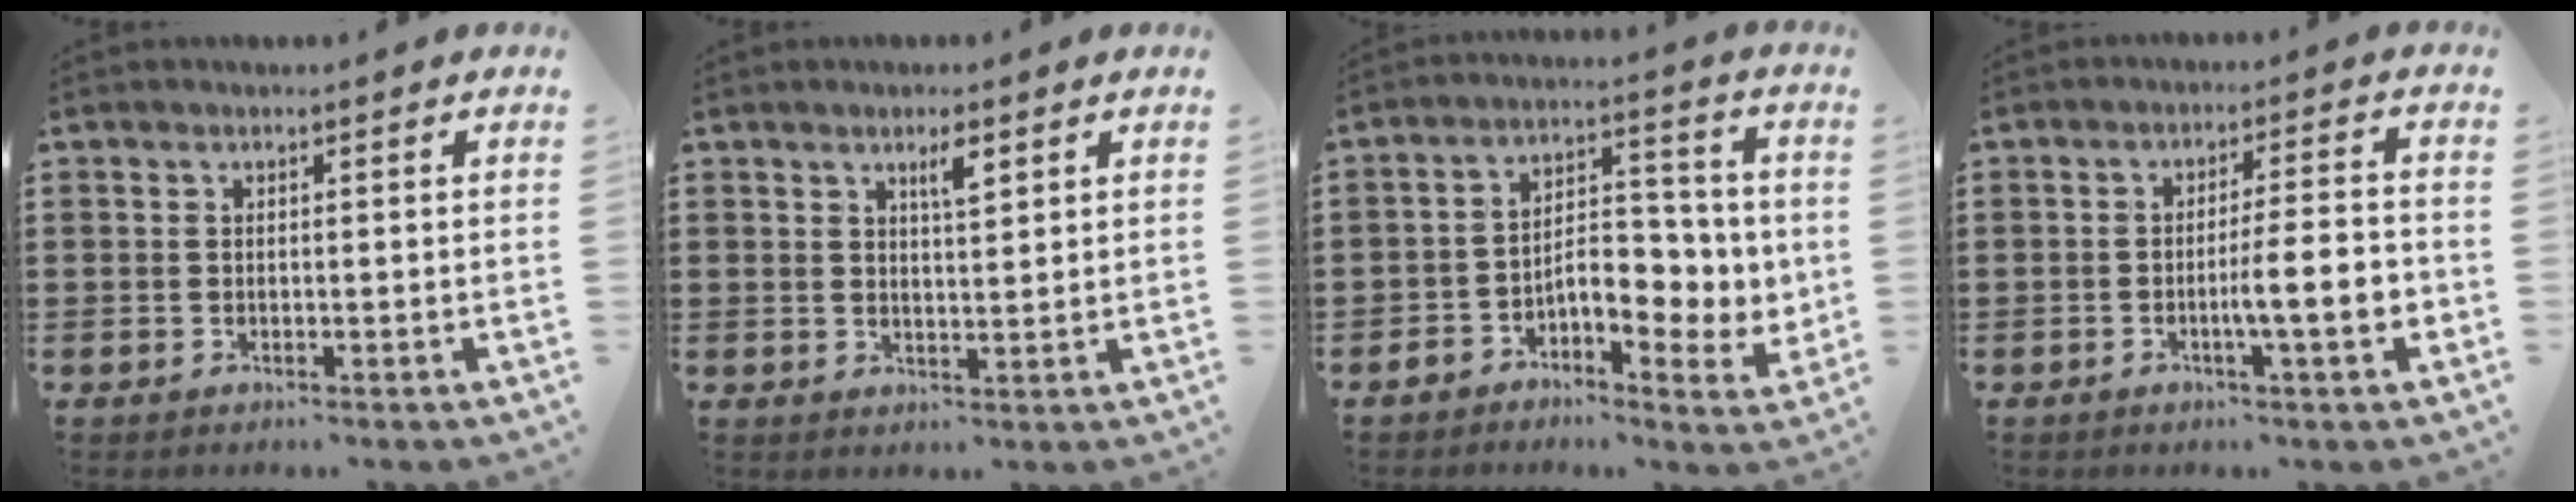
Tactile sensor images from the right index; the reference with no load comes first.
{"total": 2.7, "force": [1.6, 0.4, 2.1], "torque": [-0.036, -0.001, 0.025]}
{"total": 7.3, "force": [-1.4, 4.8, 5.4], "torque": [-0.079, 0.000, -0.031]}
{"total": 7.0, "force": [-1.8, 0.7, 6.7], "torque": [-0.102, -0.005, -0.032]}